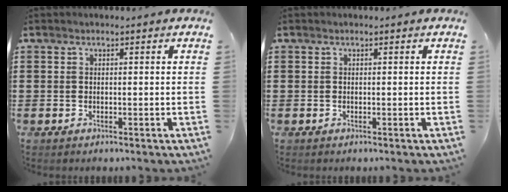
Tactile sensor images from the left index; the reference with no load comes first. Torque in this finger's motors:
{"motor_torque": [0.00, 0.00, 0.00, -0.01]}